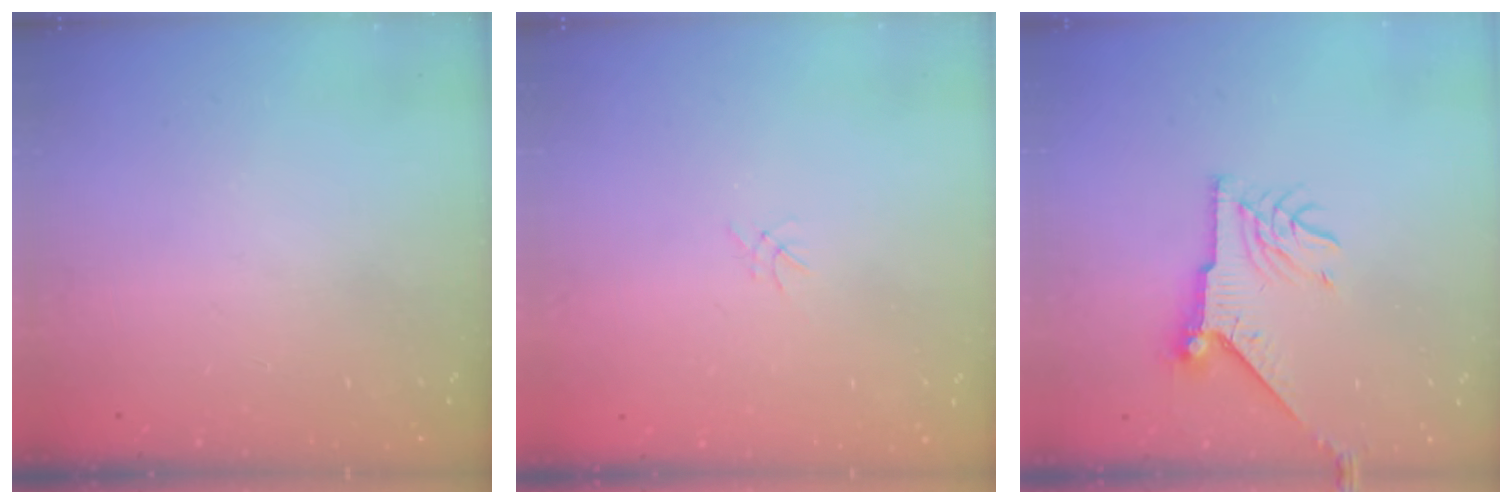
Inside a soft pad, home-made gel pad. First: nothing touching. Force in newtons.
{"total": 0.0}
{"total": 9.2, "press": 9.2, "slide": 0.2}